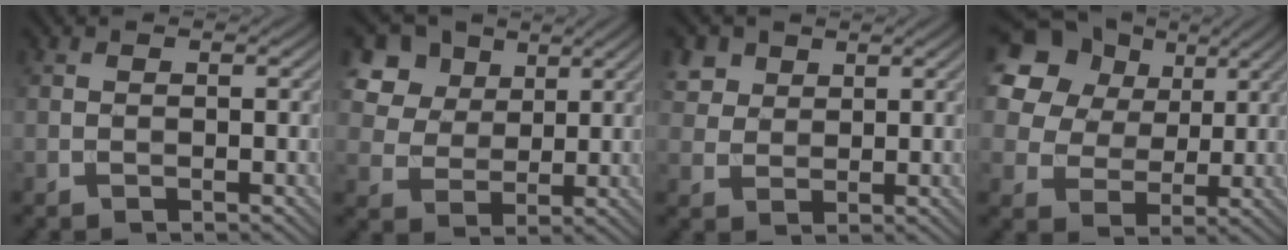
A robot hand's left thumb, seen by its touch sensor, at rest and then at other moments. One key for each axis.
{"total": 8.4, "fx": 4.6, "fy": 6.0, "fz": 3.7, "tx": -0.114, "ty": -0.006, "tz": 0.092}
{"total": 3.9, "fx": 2.3, "fy": 2.8, "fz": 1.4, "tx": -0.046, "ty": -0.003, "tz": 0.054}
{"total": 19.1, "fx": 9.5, "fy": 14.4, "fz": 8.4, "tx": -0.250, "ty": 0.043, "tz": 0.205}